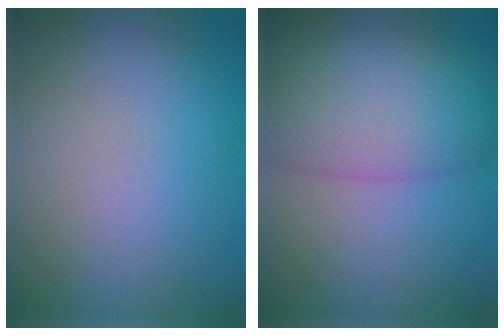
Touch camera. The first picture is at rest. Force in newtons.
{"total": 8.2, "press": 8.2, "slide": 0.3}